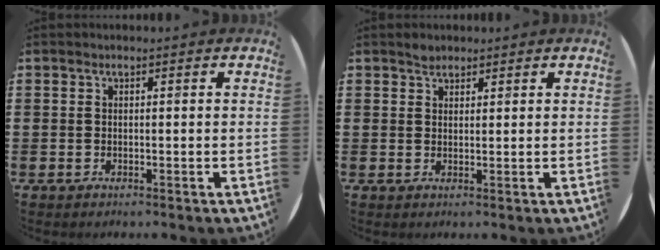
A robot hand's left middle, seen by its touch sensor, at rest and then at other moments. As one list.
[{"total": 1.4, "force": [1.3, 0.5, 0.0], "torque": [0.007, 0.000, 0.022]}]